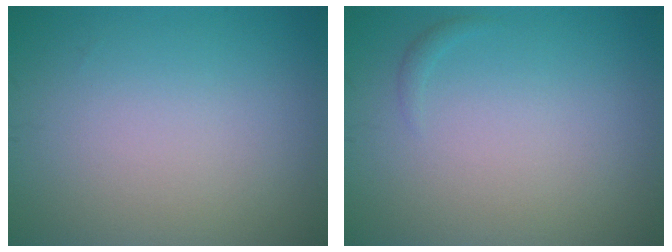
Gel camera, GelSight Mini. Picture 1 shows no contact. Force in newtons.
{"total": 0.5, "press": 0.5, "slide": 0.1}